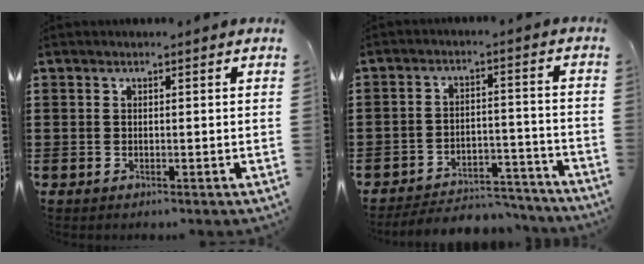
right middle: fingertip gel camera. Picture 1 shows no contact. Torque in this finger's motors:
{"motor_torque": [0.72, -0.20, 0.02, -0.01]}